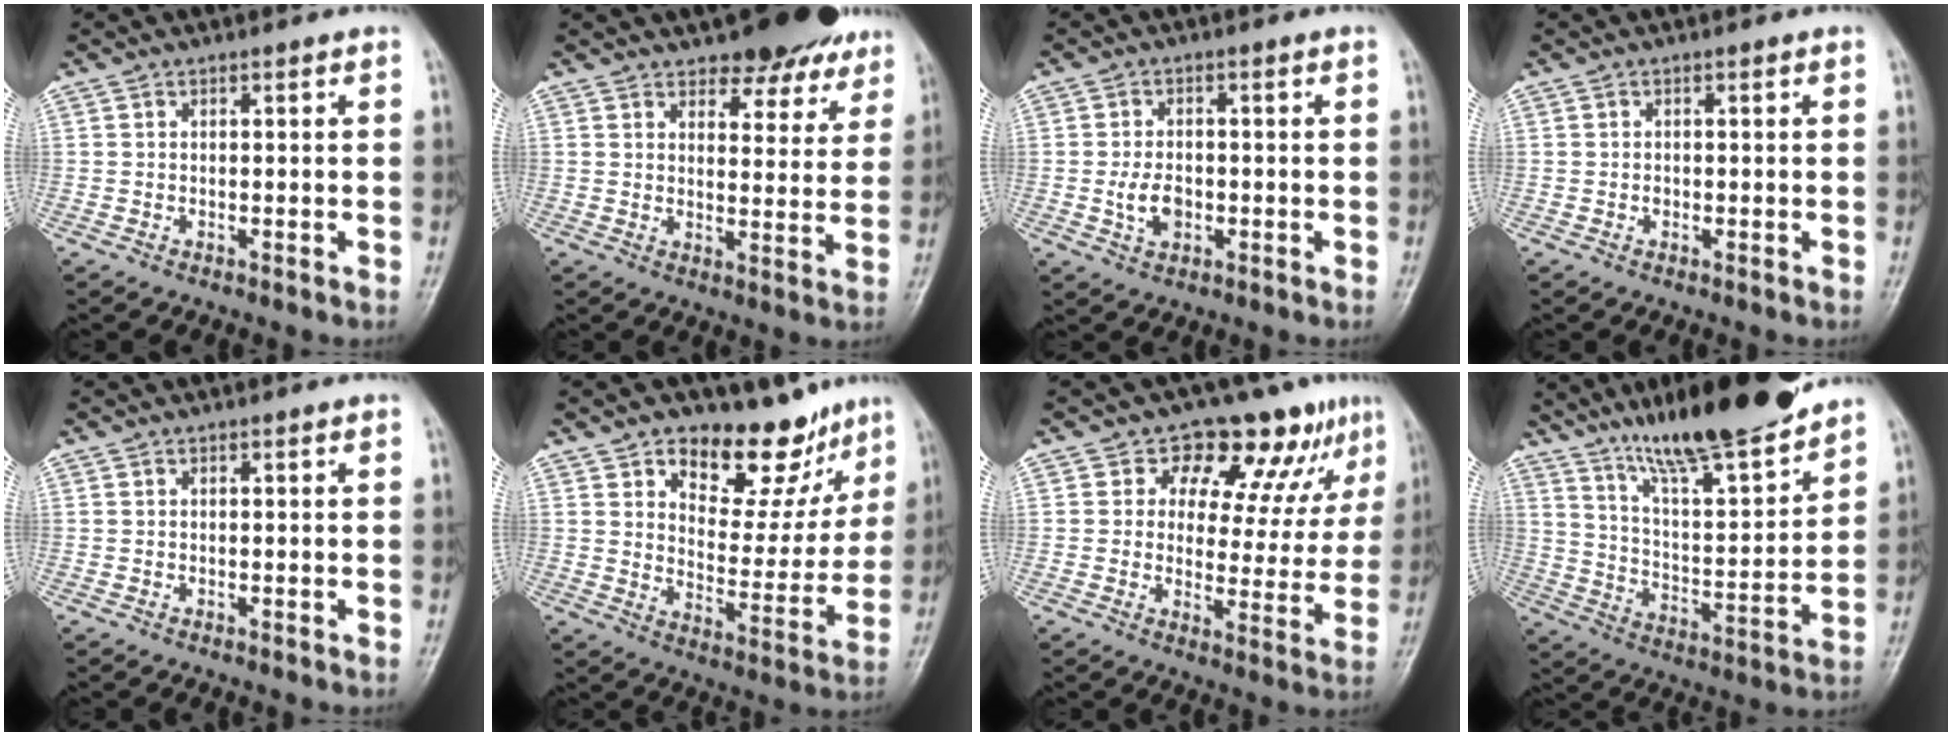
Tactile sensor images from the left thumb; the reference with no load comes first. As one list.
[{"total": 11.4, "force": [9.0, 5.0, 4.8], "torque": [-0.016, -0.053, 0.109]}, {"total": 4.8, "force": [-1.0, 3.2, 3.4], "torque": [-0.057, 0.004, -0.015]}, {"total": 0.7, "force": [-0.1, 0.6, 0.4], "torque": [-0.004, 0.002, -0.004]}, {"total": 0.0}, {"total": 16.1, "force": [10.9, 8.9, 7.8], "torque": [-0.034, -0.065, 0.167]}, {"total": 12.9, "force": [8.0, 7.0, 7.3], "torque": [-0.044, -0.035, 0.106]}, {"total": 19.6, "force": [15.6, 3.1, 11.5], "torque": [-0.156, -0.084, 0.266]}]